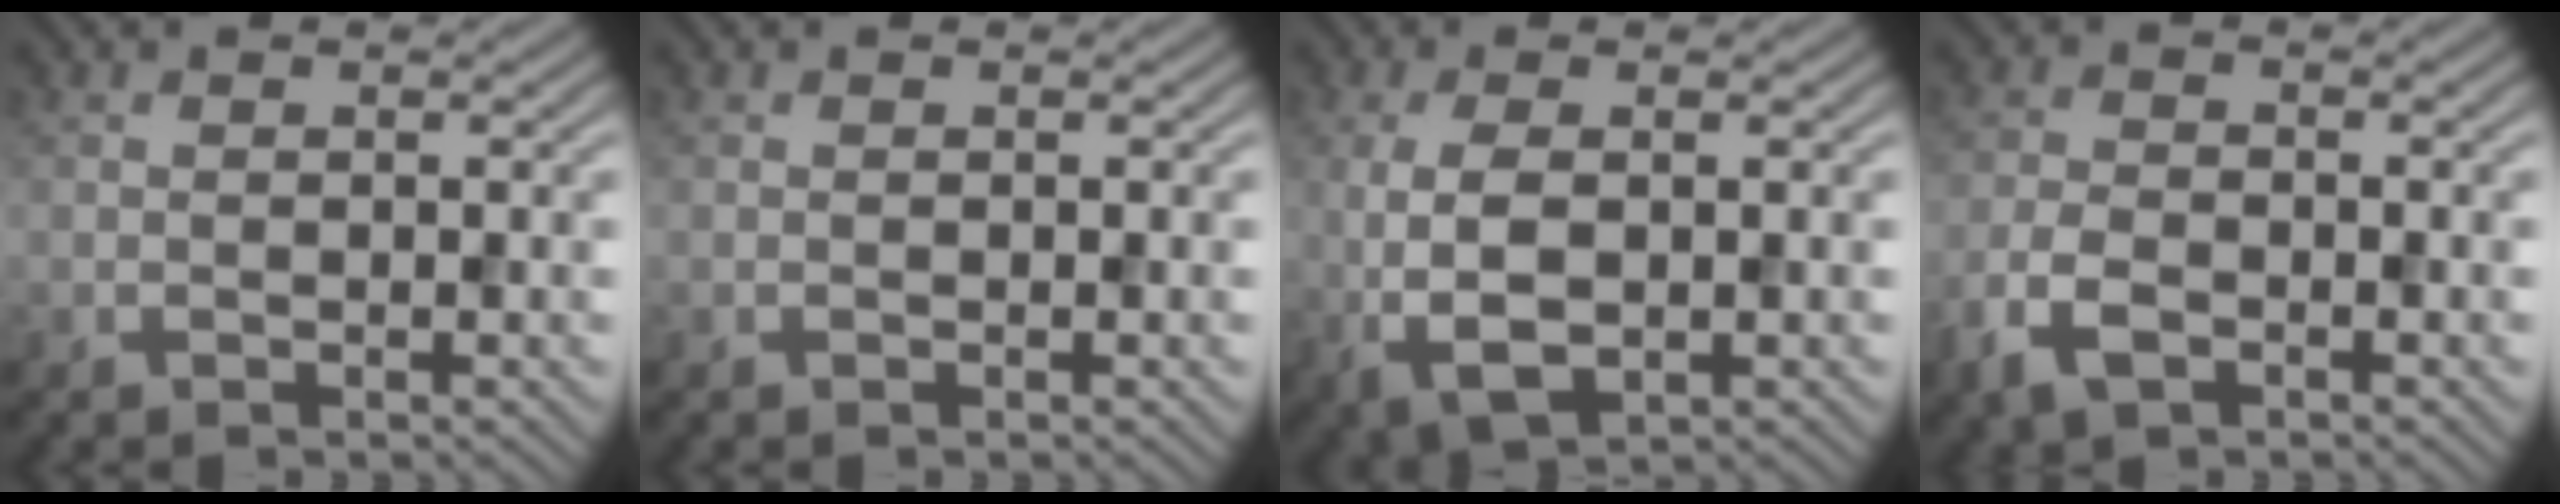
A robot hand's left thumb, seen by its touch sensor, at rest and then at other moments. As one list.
[{"total": 0.0}, {"total": 5.8, "force": [-0.4, 2.7, 5.1], "torque": [-0.122, -0.007, -0.003]}, {"total": 4.2, "force": [-2.4, 2.1, 2.8], "torque": [-0.064, -0.008, -0.055]}]